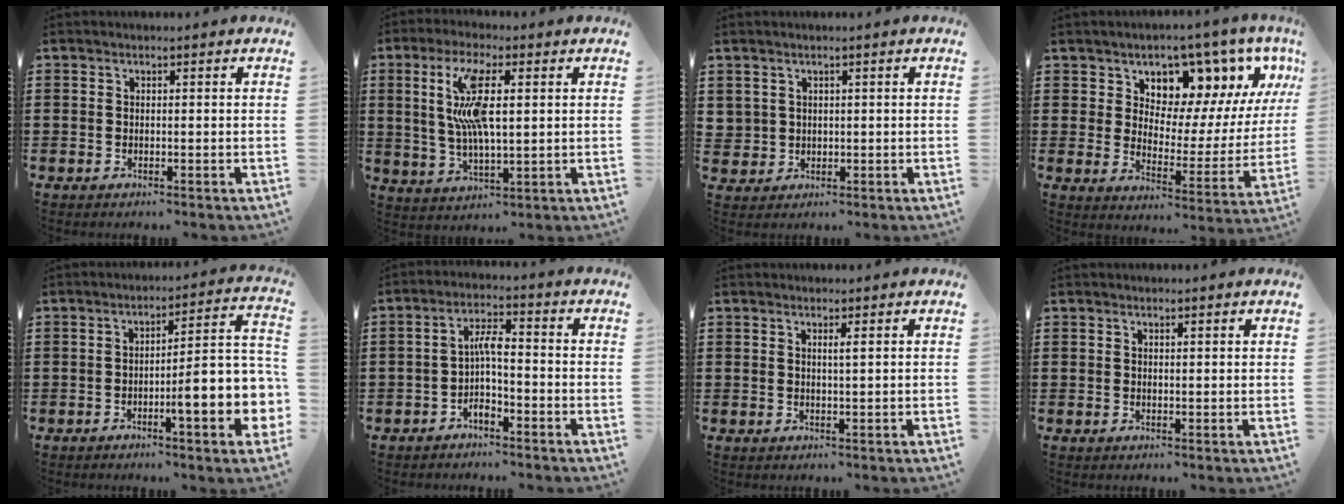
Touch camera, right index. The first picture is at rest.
{"total": 8.9, "force": [1.7, 1.7, 8.6], "torque": [-0.194, -0.010, 0.018]}
{"total": 1.5, "force": [0.9, 1.2, 0.2], "torque": [-0.012, 0.003, 0.019]}
{"total": 6.6, "force": [5.8, 3.1, 0.8], "torque": [-0.046, -0.063, 0.097]}
{"total": 10.5, "force": [-2.9, 2.0, 9.9], "torque": [-0.140, -0.027, -0.053]}
{"total": 3.8, "force": [-1.3, 1.3, 3.3], "torque": [-0.066, 0.011, -0.027]}
{"total": 1.1, "force": [0.4, -0.1, 1.0], "torque": [-0.019, 0.000, 0.006]}
{"total": 0.6, "force": [0.4, 0.1, 0.4], "torque": [-0.008, 0.000, 0.008]}